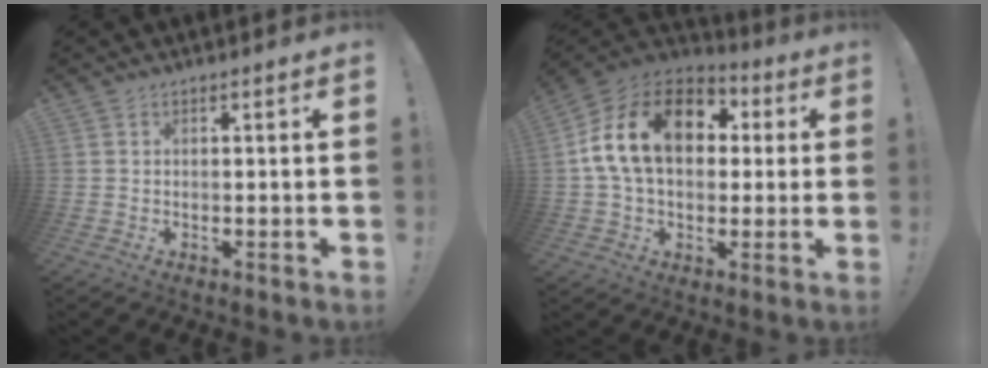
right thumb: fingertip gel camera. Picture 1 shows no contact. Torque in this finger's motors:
{"motor_torque": [2.34, 2.67, 0.93, -0.53, 0.17]}